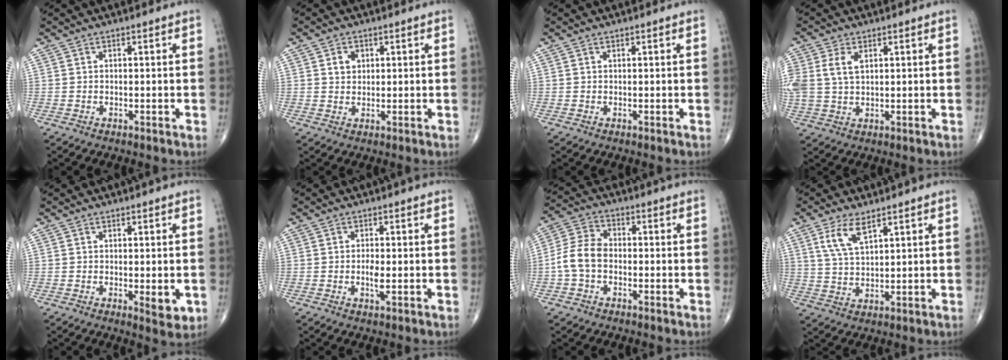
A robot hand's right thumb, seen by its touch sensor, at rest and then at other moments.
{"total": 3.0, "force": [1.0, 2.4, 1.5], "torque": [-0.012, -0.004, 0.017]}
{"total": 0.0}
{"total": 7.6, "force": [2.1, 4.7, 5.6], "torque": [-0.135, 0.006, 0.048]}
{"total": 3.8, "force": [-0.6, 1.4, 3.5], "torque": [-0.043, -0.011, -0.006]}
{"total": 2.4, "force": [-0.4, 0.9, 2.2], "torque": [-0.042, -0.001, -0.008]}
{"total": 8.5, "force": [-1.5, 5.8, 6.1], "torque": [-0.120, 0.028, -0.041]}
{"total": 6.3, "force": [3.5, 2.4, 4.7], "torque": [-0.090, -0.016, 0.076]}